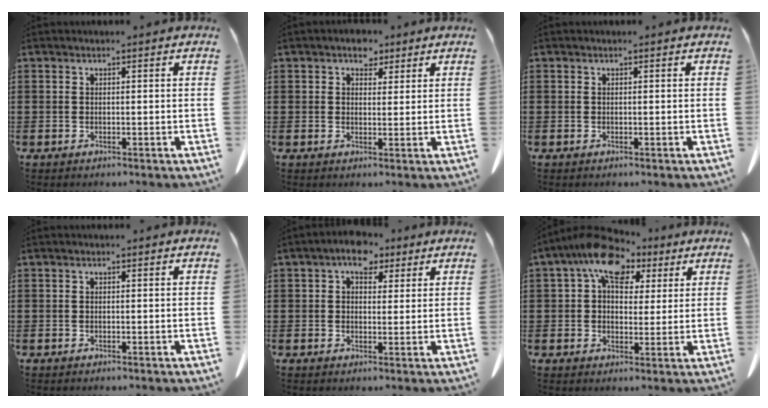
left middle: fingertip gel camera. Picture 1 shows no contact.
{"total": 2.8, "force": [2.1, 1.8, 0.4], "torque": [-0.001, 0.004, 0.035]}
{"total": 0.0}
{"total": 0.0}
{"total": 4.5, "force": [2.9, 2.6, 2.2], "torque": [-0.040, 0.006, 0.048]}
{"total": 8.8, "force": [5.0, 5.5, 4.7], "torque": [-0.101, -0.001, 0.089]}